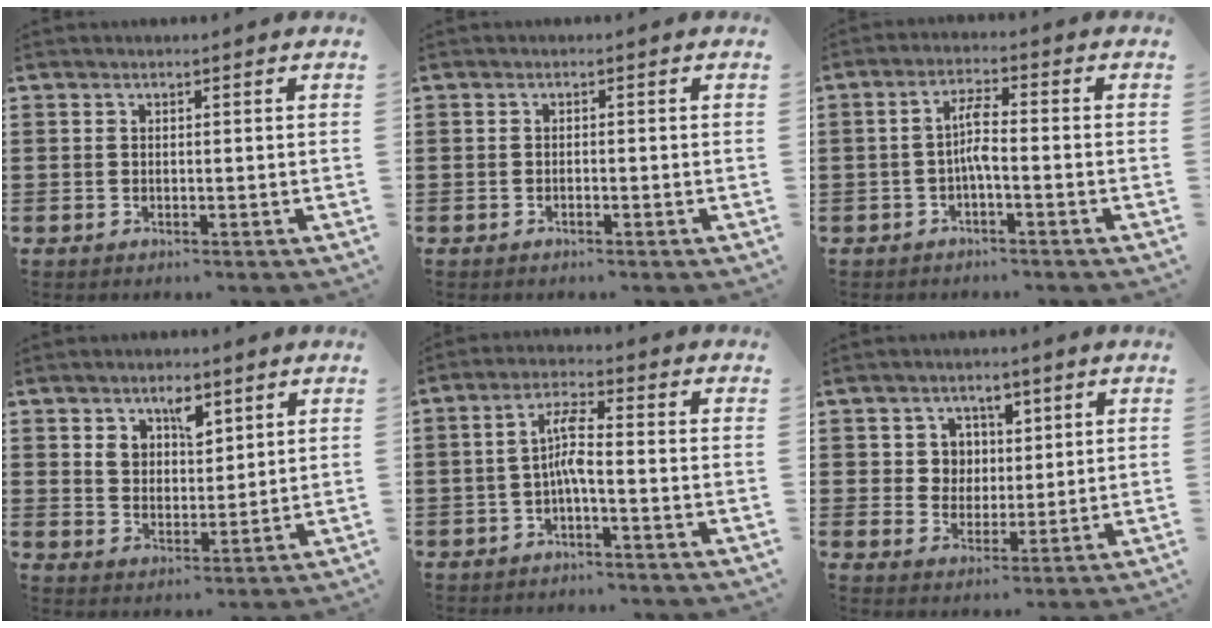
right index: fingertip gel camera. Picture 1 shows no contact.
{"total": 0.5, "force": [-0.5, 0.2, 0.1], "torque": [-0.006, -0.003, -0.008]}
{"total": 4.0, "force": [-1.1, 0.7, 3.8], "torque": [-0.079, 0.004, -0.025]}
{"total": 4.6, "force": [2.9, 2.7, 2.4], "torque": [-0.041, 0.004, 0.049]}
{"total": 5.0, "force": [-1.4, 0.9, 4.7], "torque": [-0.102, 0.005, -0.033]}
{"total": 4.6, "force": [1.8, 4.1, 0.7], "torque": [-0.037, 0.017, 0.032]}